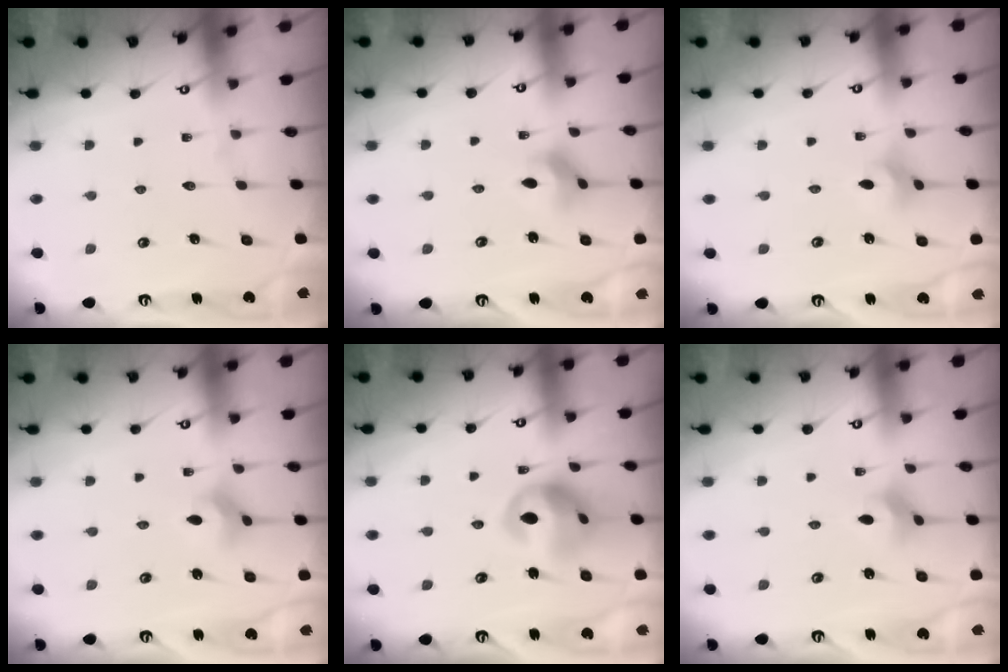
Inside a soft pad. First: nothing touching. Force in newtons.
{"total": 4.2, "press": 4.1, "slide": 0.7}
{"total": 3.5, "press": 3.4, "slide": 0.7}
{"total": 3.8, "press": 3.8, "slide": 0.5}
{"total": 12.4, "press": 12.4, "slide": 1.2}
{"total": 2.6, "press": 2.6, "slide": 0.4}